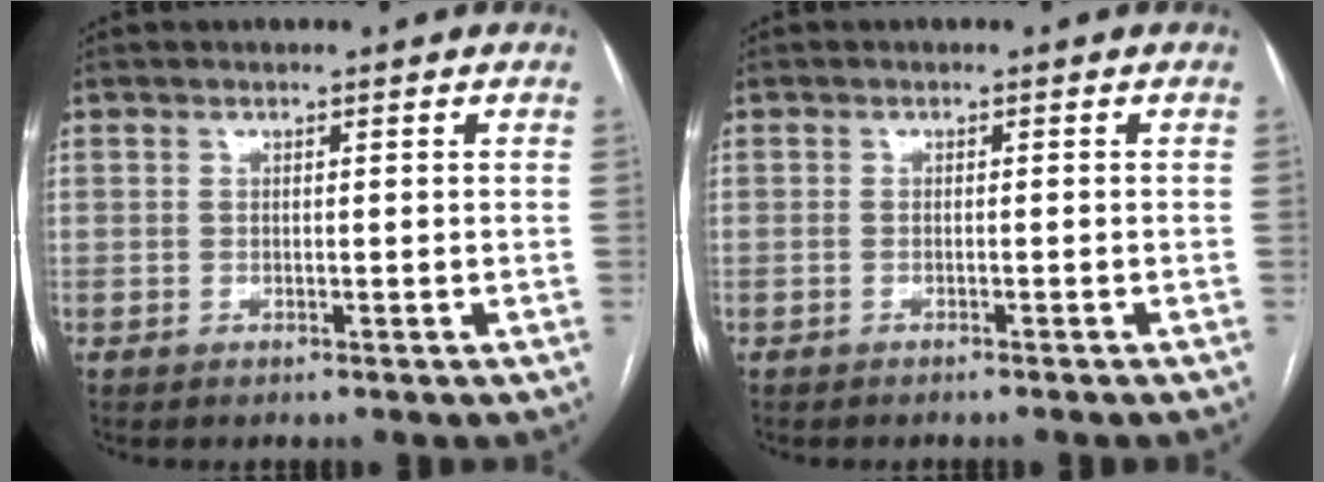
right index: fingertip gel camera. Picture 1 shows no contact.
{"total": 1.7, "force": [-1.6, 0.0, 0.6], "torque": [-0.008, 0.000, -0.019]}